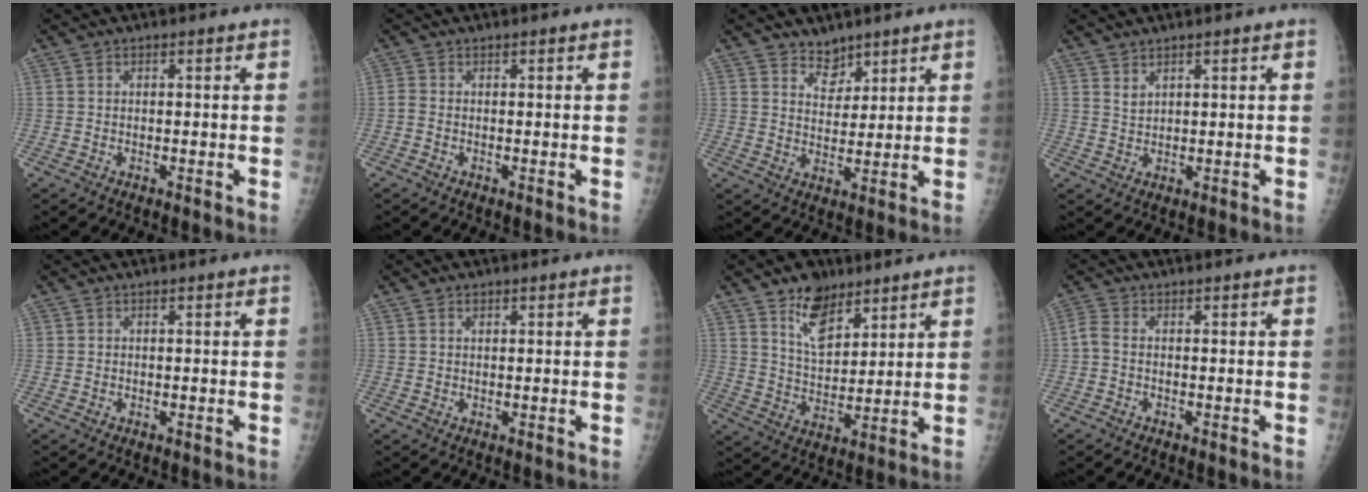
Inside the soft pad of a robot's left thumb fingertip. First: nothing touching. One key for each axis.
{"total": 0.7, "fx": -0.1, "fy": 0.3, "fz": 0.6, "tx": -0.011, "ty": 0.001, "tz": -0.003}
{"total": 4.6, "fx": 3.7, "fy": 2.7, "fz": 0.7, "tx": 0.015, "ty": -0.030, "tz": 0.065}
{"total": 1.7, "fx": 1.5, "fy": 0.4, "fz": 0.7, "tx": -0.004, "ty": -0.017, "tz": 0.027}
{"total": 0.0}
{"total": 1.1, "fx": 0.6, "fy": 0.8, "fz": 0.4, "tx": -0.002, "ty": -0.003, "tz": 0.010}
{"total": 9.6, "fx": 6.2, "fy": 5.4, "fz": 5.0, "tx": -0.060, "ty": -0.044, "tz": 0.114}
{"total": 1.8, "fx": -0.4, "fy": 0.8, "fz": 1.6, "tx": -0.045, "ty": -0.002, "tz": -0.014}